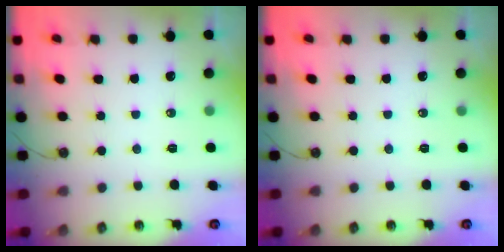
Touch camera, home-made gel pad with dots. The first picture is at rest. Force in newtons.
{"total": 0.0}